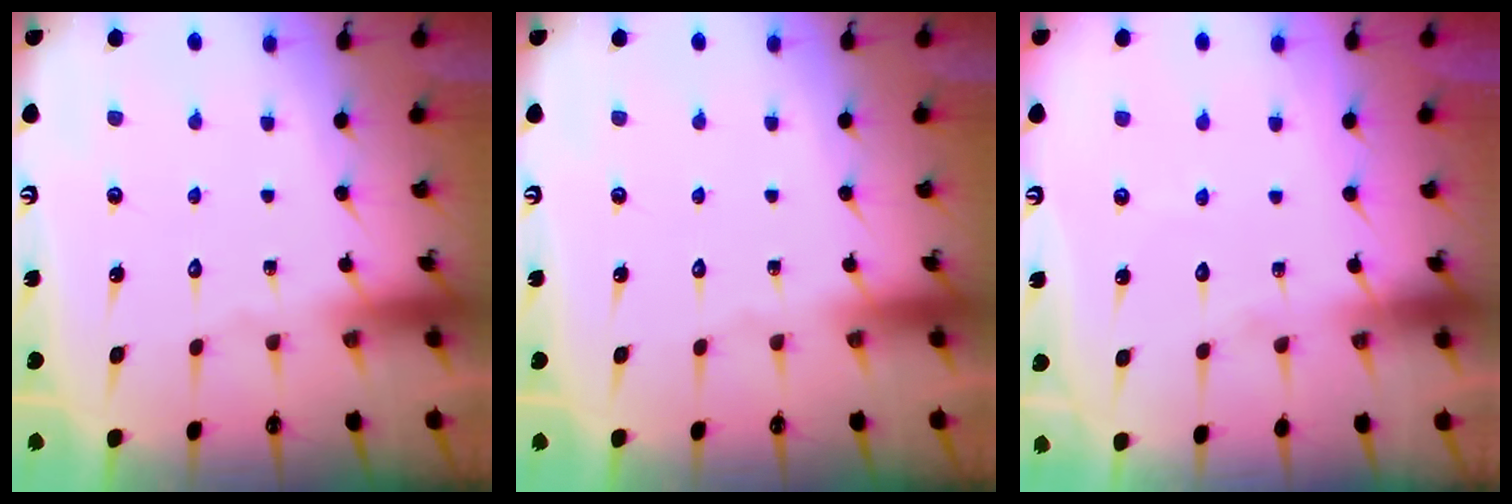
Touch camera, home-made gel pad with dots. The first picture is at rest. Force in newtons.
{"total": 0.0}
{"total": 2.3, "press": 2.3, "slide": 0.2}